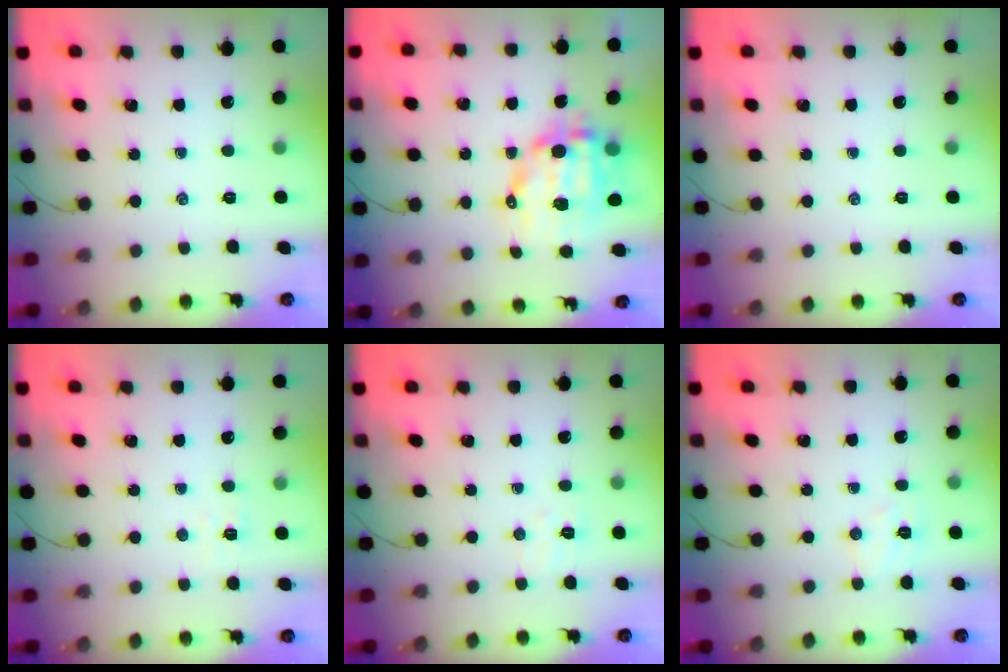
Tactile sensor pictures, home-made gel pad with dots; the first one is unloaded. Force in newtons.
{"total": 11.8, "press": 11.5, "slide": 2.6}
{"total": 0.0}
{"total": 2.8, "press": 2.7, "slide": 0.8}
{"total": 4.6, "press": 4.5, "slide": 1.1}
{"total": 6.0, "press": 5.9, "slide": 1.1}